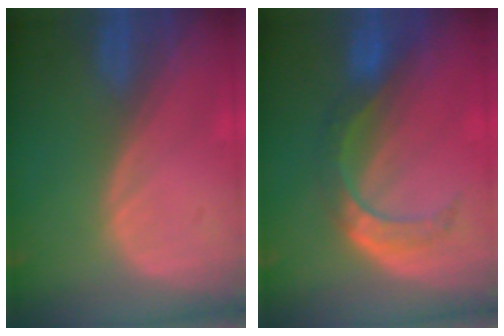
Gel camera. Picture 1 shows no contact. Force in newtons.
{"total": 6.0, "press": 5.9, "slide": 0.4}